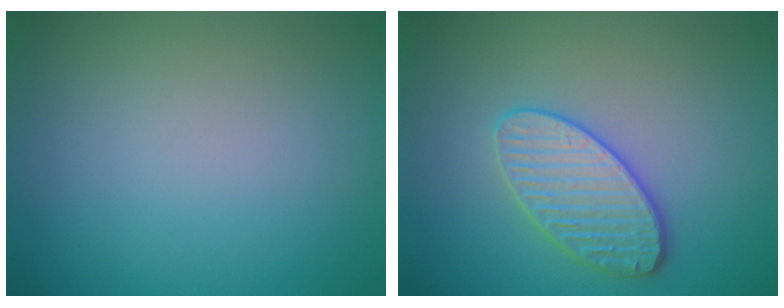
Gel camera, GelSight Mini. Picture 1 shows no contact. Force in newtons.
{"total": 3.6, "press": 3.5, "slide": 1.1}